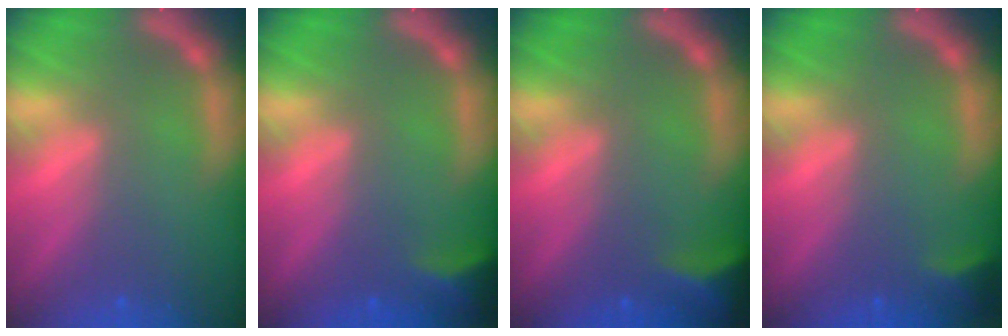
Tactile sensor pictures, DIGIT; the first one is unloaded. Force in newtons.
{"total": 2.9}
{"total": 4.0}
{"total": 1.9}